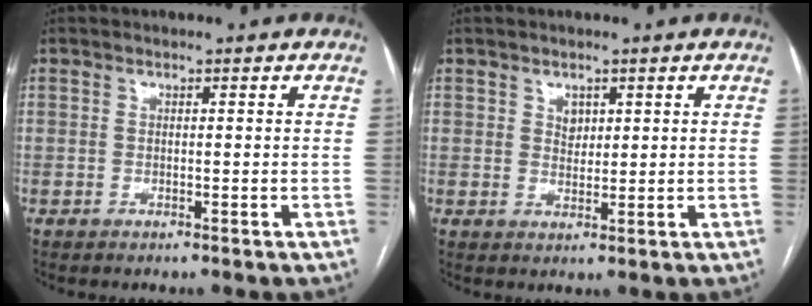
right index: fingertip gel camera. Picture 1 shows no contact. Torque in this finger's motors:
{"motor_torque": [0.03, 0.02, -0.01, 0.00]}